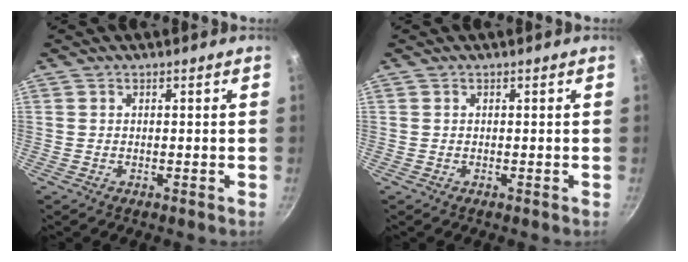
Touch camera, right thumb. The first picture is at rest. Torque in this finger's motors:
{"motor_torque": [-0.07, 0.06, -0.26, -0.21, 0.00]}